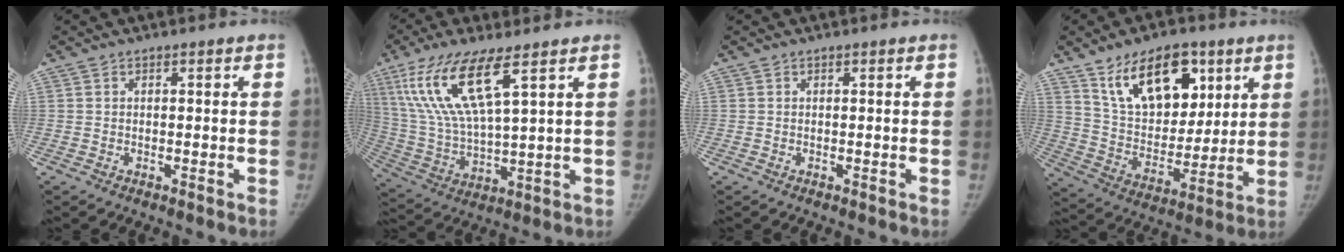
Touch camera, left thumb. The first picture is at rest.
{"total": 15.7, "force": [7.8, 3.9, 13.0], "torque": [-0.278, -0.032, 0.161]}
{"total": 0.0}
{"total": 18.7, "force": [9.9, 10.6, 11.7], "torque": [-0.138, -0.045, 0.178]}